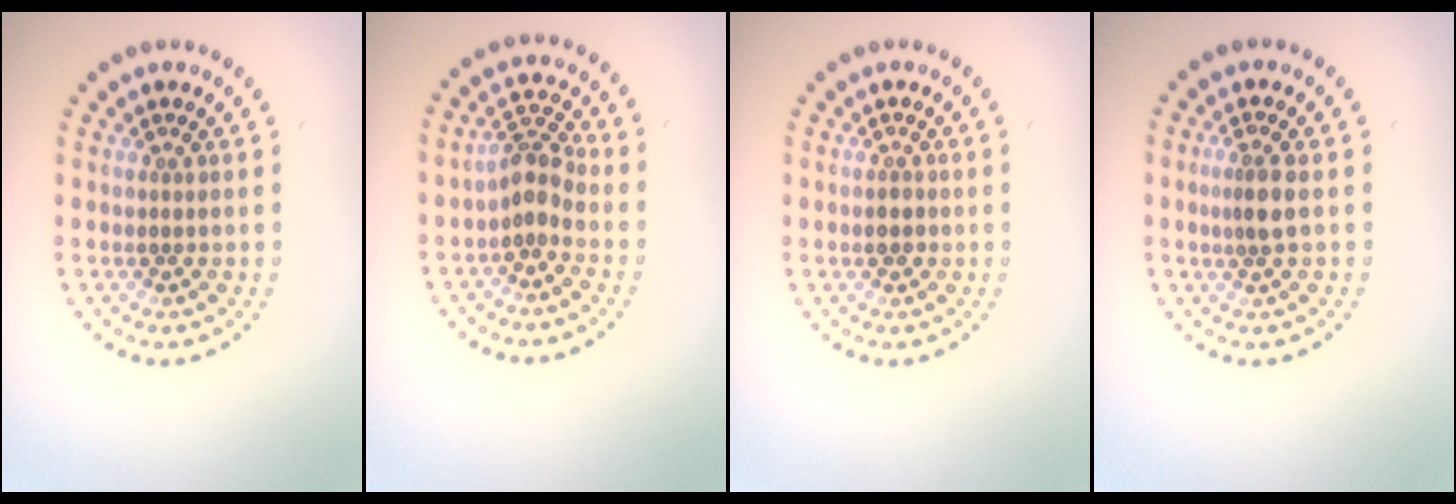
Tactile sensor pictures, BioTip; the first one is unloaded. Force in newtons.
{"total": 2.6, "press": 2.0, "slide": 1.6}
{"total": 1.1, "press": 1.1, "slide": 0.3}
{"total": 1.9, "press": 1.6, "slide": 1.0}